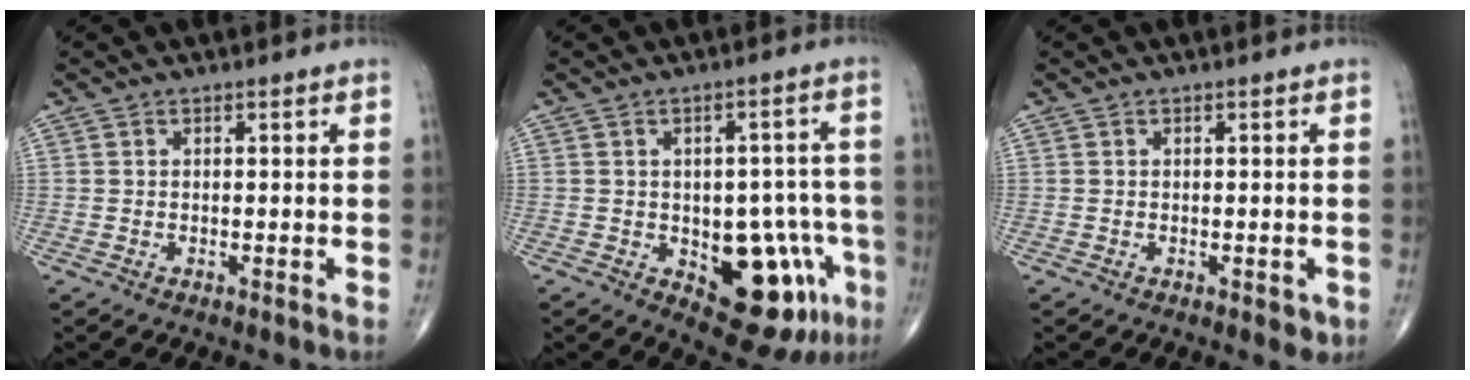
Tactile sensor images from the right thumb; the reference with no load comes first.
{"total": 15.2, "force": [-5.3, 7.8, 11.9], "torque": [-0.100, 0.024, -0.053]}
{"total": 1.3, "force": [-0.4, 0.8, 0.9], "torque": [-0.003, 0.000, -0.004]}